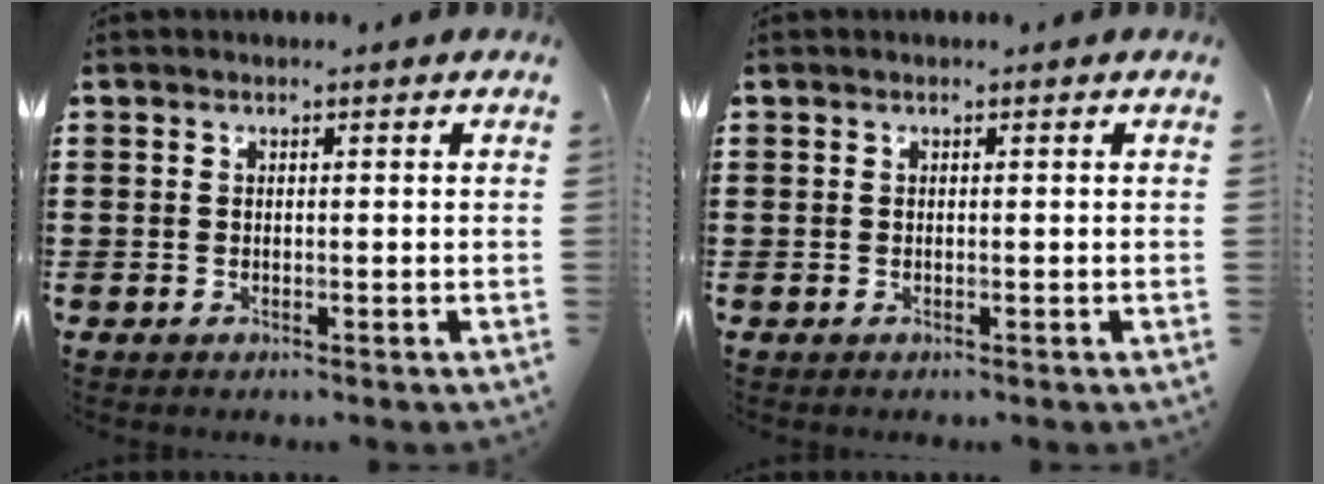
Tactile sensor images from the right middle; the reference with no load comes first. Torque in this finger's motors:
{"motor_torque": [0.00, 0.00, 0.00, 0.00]}